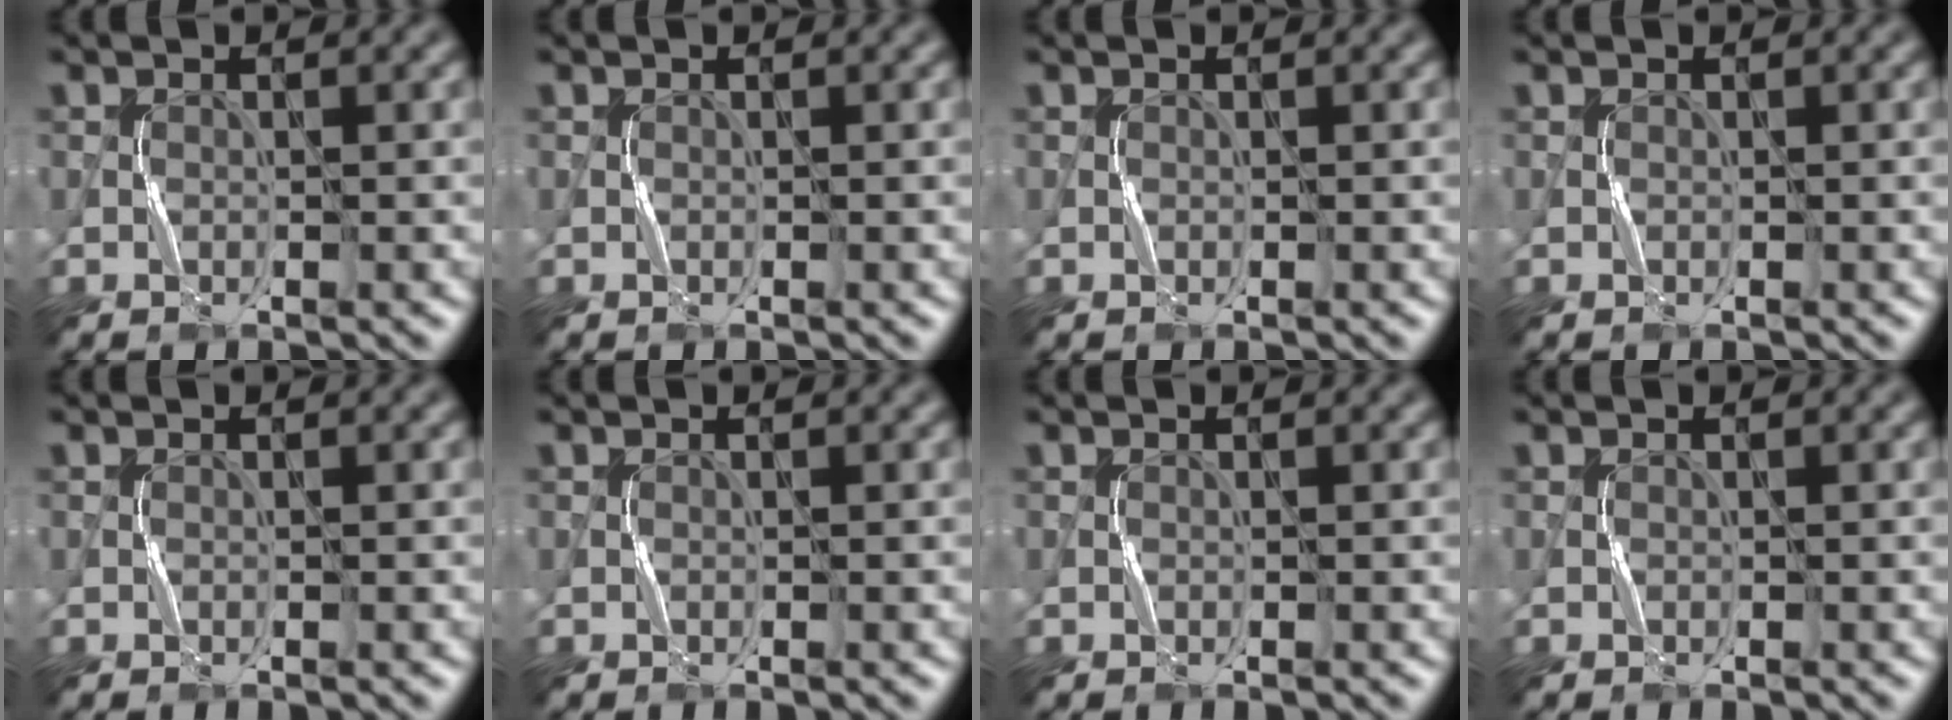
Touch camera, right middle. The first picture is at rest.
{"total": 0.0}
{"total": 0.0}
{"total": 0.0}
{"total": 0.0}
{"total": 0.0}
{"total": 0.0}
{"total": 0.0}